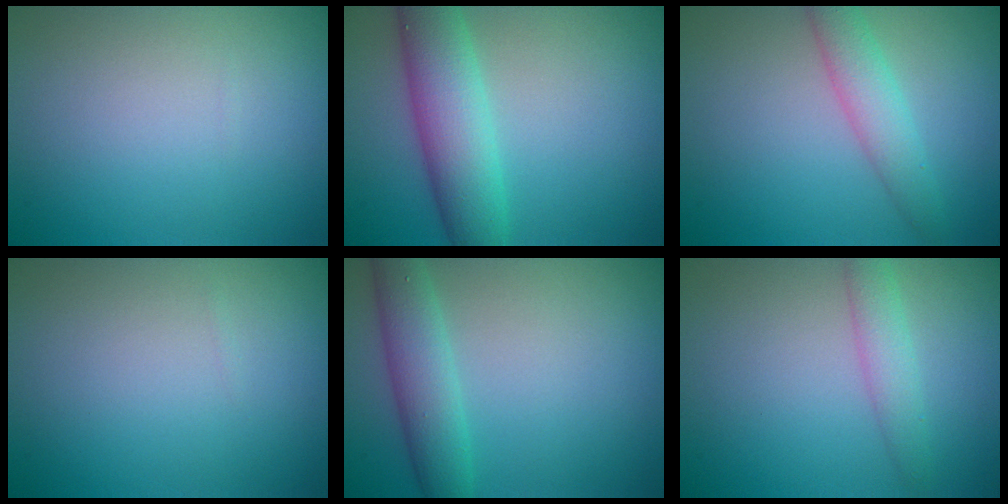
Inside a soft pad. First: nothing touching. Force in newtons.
{"total": 6.3, "press": 6.3, "slide": 0.2}
{"total": 3.0, "press": 3.0, "slide": 0.1}
{"total": 0.0}
{"total": 3.9, "press": 3.9, "slide": 0.2}
{"total": 2.2, "press": 2.2, "slide": 0.1}